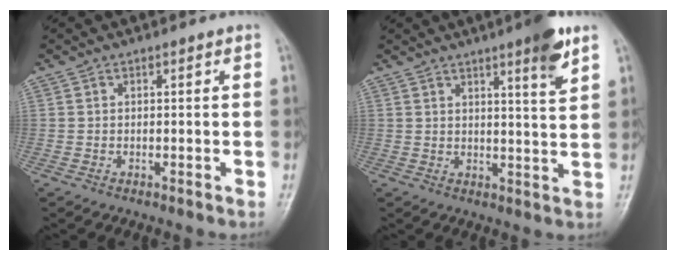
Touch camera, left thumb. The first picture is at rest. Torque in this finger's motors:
{"motor_torque": [1.39, 0.97, 1.09, -0.76, 0.02]}